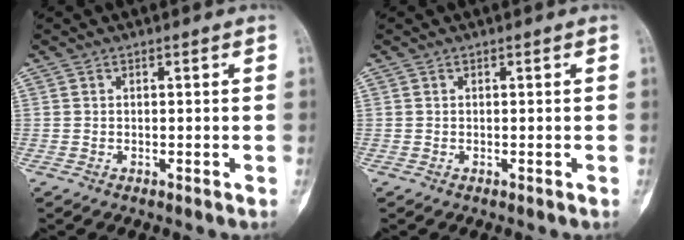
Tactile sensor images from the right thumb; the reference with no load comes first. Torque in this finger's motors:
{"motor_torque": [0.00, 0.00, 0.03, 0.03, 0.01]}